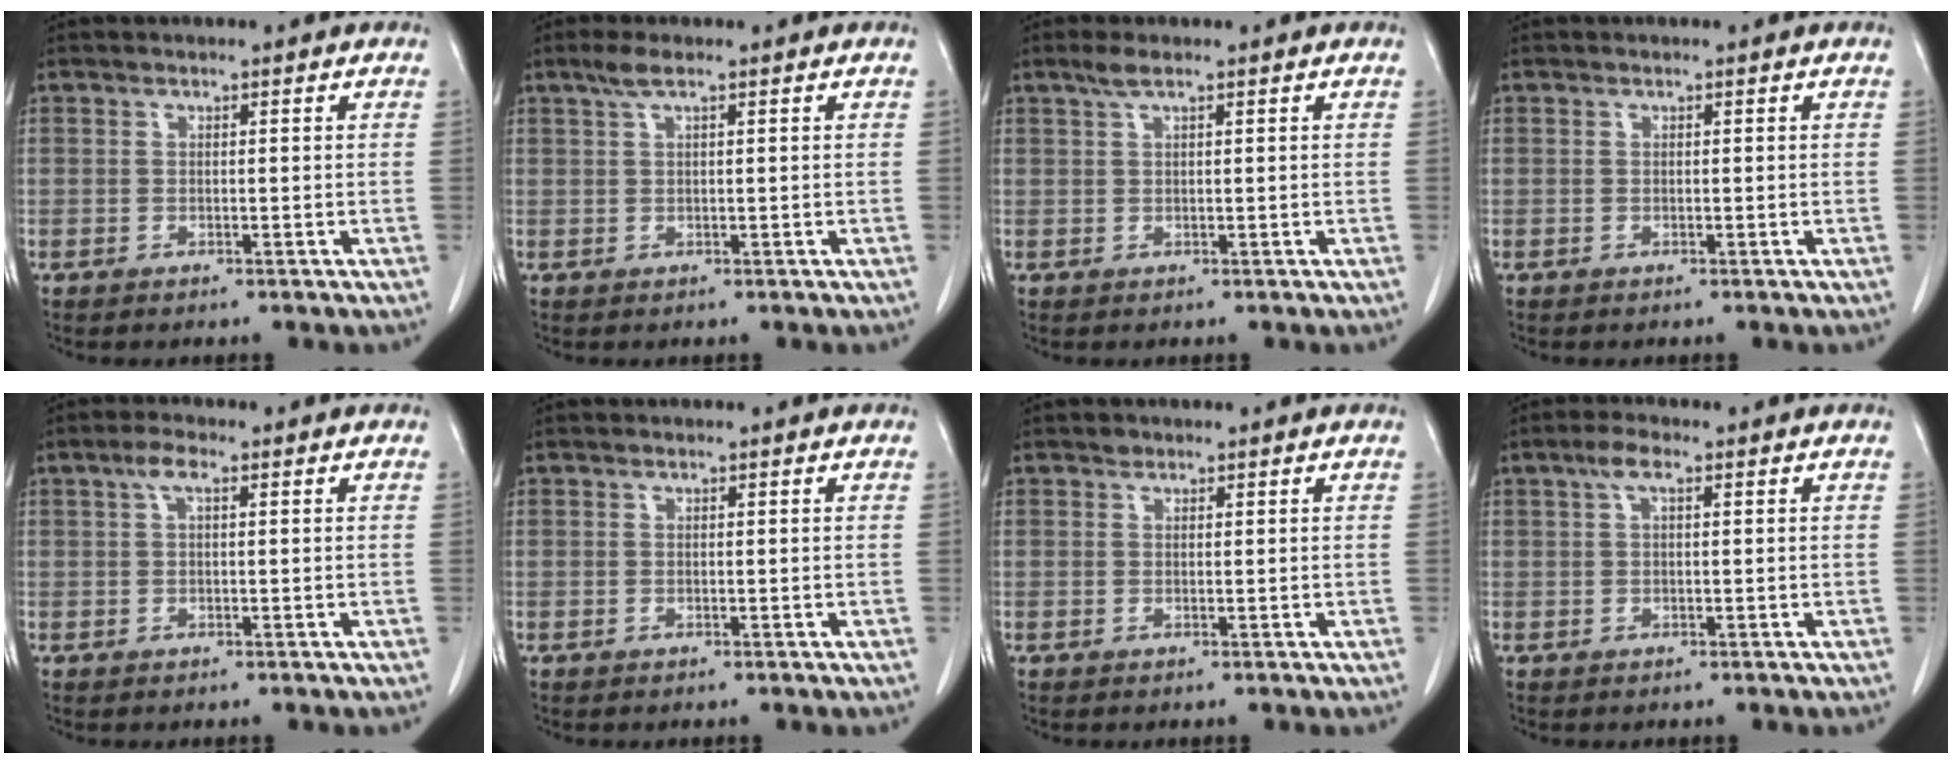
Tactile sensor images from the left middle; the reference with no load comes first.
{"total": 2.2, "force": [1.4, 0.1, 1.6], "torque": [-0.043, 0.010, 0.031]}
{"total": 1.8, "force": [1.3, 0.1, 1.3], "torque": [-0.033, 0.007, 0.028]}
{"total": 0.0}
{"total": 2.3, "force": [1.0, 0.7, 2.0], "torque": [-0.042, 0.012, 0.019]}
{"total": 0.0}
{"total": 0.6, "force": [0.5, 0.3, 0.0], "torque": [-0.004, 0.000, 0.008]}
{"total": 2.5, "force": [1.2, 0.7, 2.1], "torque": [-0.045, 0.014, 0.023]}